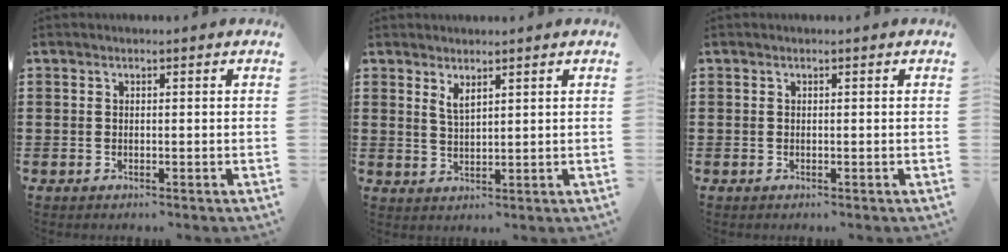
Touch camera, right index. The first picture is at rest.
{"total": 2.4, "force": [1.7, 0.7, 1.5], "torque": [-0.032, 0.003, 0.031]}
{"total": 0.0}